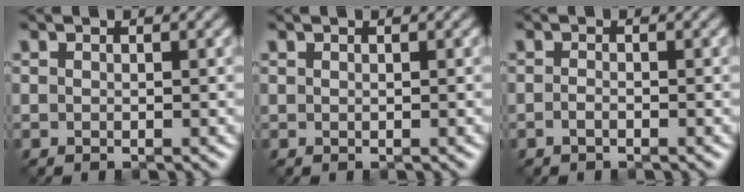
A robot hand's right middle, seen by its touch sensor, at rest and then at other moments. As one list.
[{"total": 0.0}, {"total": 0.7, "force": [-0.4, 0.3, 0.5], "torque": [-0.012, -0.001, -0.010]}]